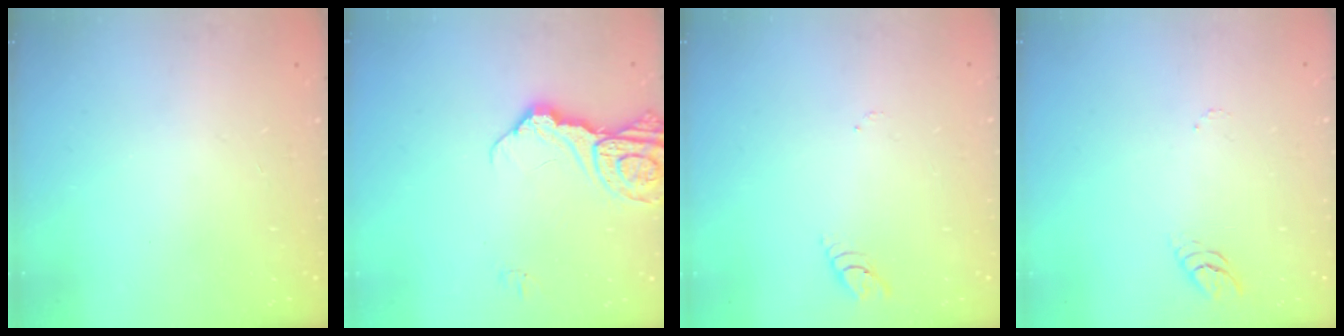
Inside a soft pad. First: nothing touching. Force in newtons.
{"total": 13.2, "press": 13.1, "slide": 1.5}
{"total": 3.1, "press": 3.1, "slide": 0.3}
{"total": 3.3, "press": 3.3, "slide": 0.4}